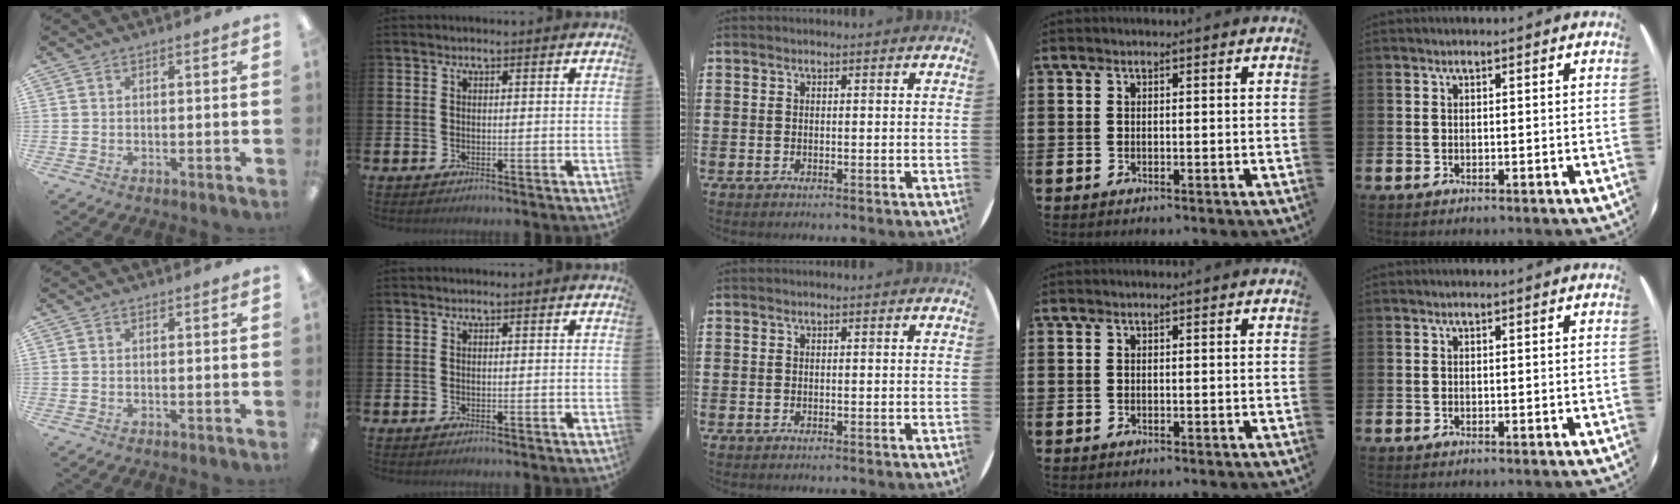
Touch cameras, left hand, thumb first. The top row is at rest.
{}